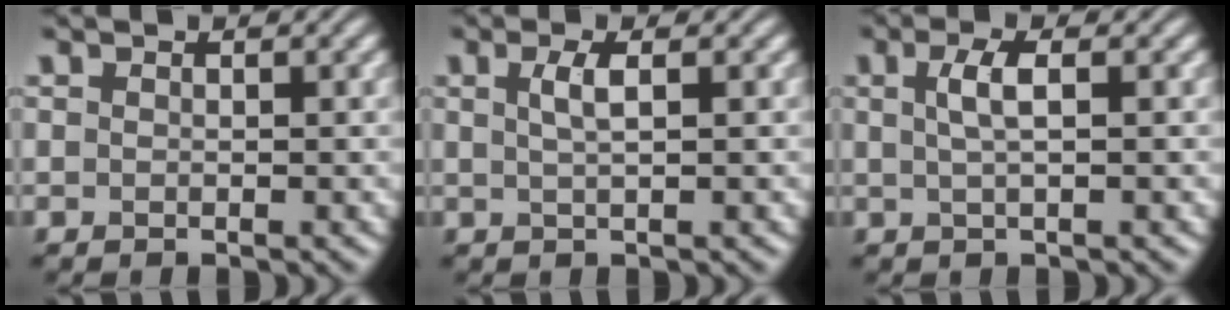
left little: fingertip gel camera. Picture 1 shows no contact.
{"total": 2.1, "force": [0.6, 0.6, 1.9], "torque": [-0.034, 0.003, 0.009]}
{"total": 2.4, "force": [0.5, 0.6, 2.2], "torque": [-0.044, 0.005, 0.008]}